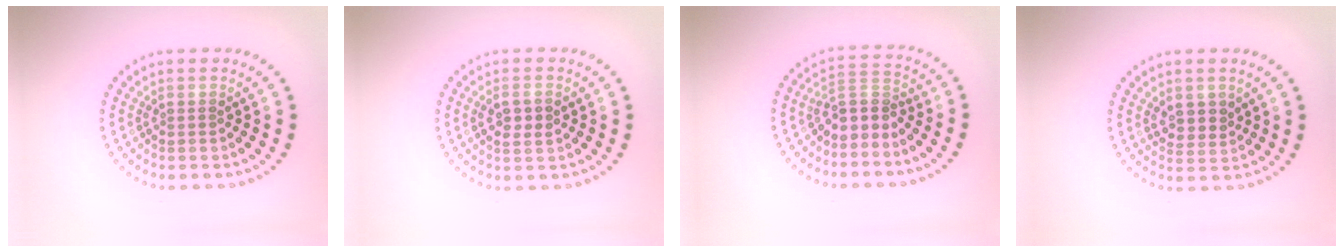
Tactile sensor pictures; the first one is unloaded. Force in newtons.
{"total": 2.1, "press": 2.0, "slide": 0.4}
{"total": 2.6, "press": 2.0, "slide": 1.7}
{"total": 2.1, "press": 1.9, "slide": 0.8}